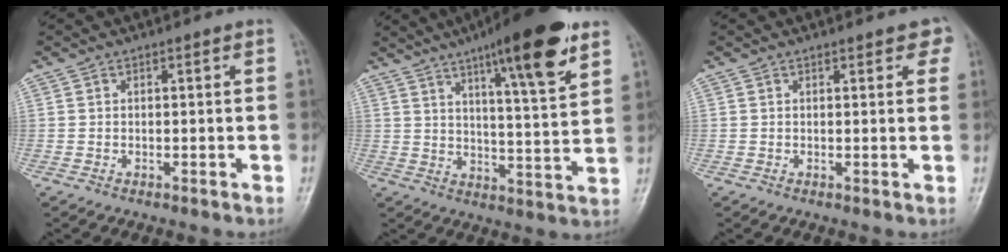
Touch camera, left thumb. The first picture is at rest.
{"total": 17.4, "force": [10.4, 3.3, 13.5], "torque": [-0.180, -0.046, 0.158]}
{"total": 3.1, "force": [2.1, 1.5, 1.8], "torque": [0.005, -0.001, 0.021]}